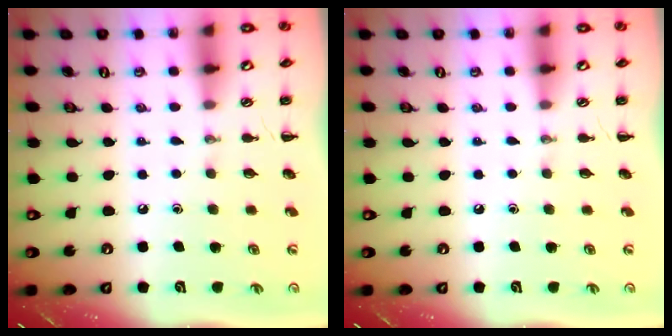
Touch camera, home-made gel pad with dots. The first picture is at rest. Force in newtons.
{"total": 0.0}